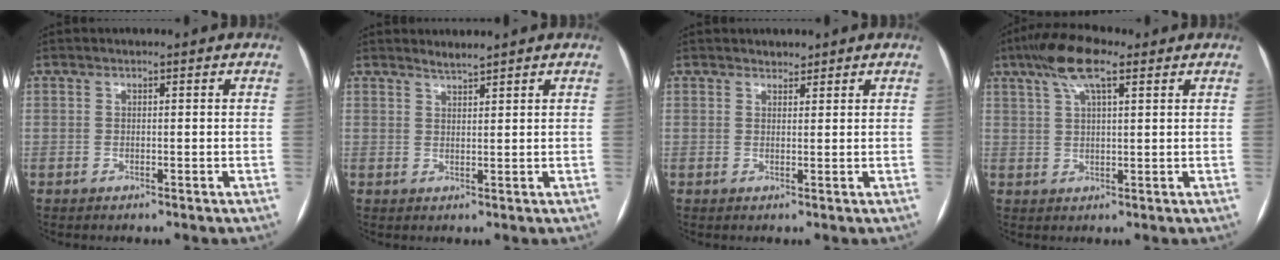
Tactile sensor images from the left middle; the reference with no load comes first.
{"total": 1.7, "force": [1.7, -0.4, 0.3], "torque": [-0.009, -0.002, 0.034]}
{"total": 1.3, "force": [1.2, 0.5, 0.2], "torque": [-0.008, -0.001, 0.019]}
{"total": 8.2, "force": [4.8, 1.8, 6.3], "torque": [-0.130, 0.023, 0.085]}